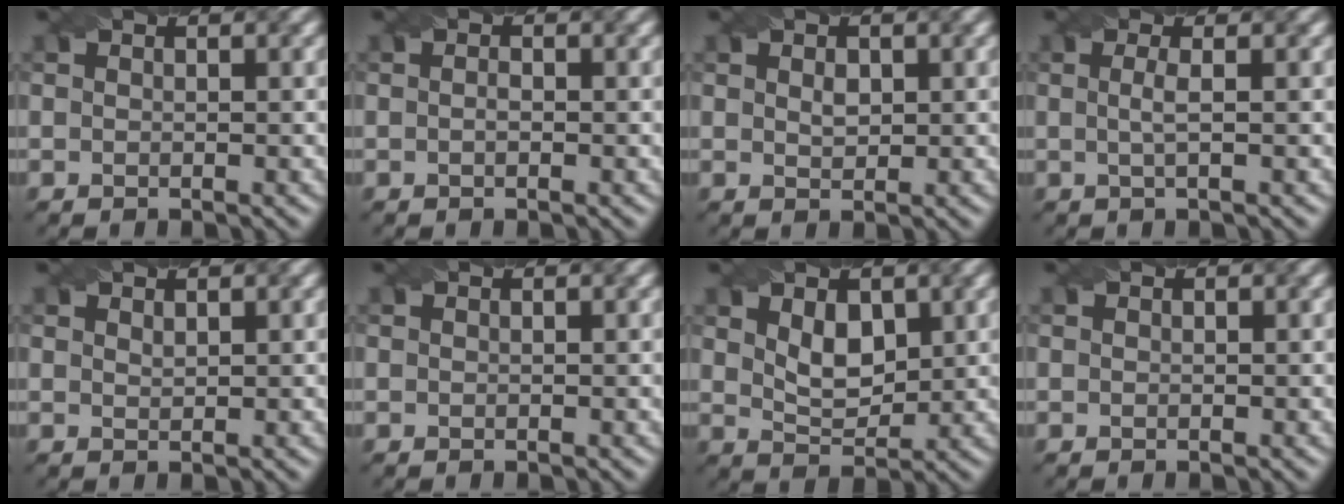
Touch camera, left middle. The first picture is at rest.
{"total": 0.7, "force": [-0.2, 0.2, 0.6], "torque": [-0.013, 0.000, -0.003]}
{"total": 1.2, "force": [0.5, 0.7, 0.8], "torque": [-0.014, 0.000, 0.012]}
{"total": 1.6, "force": [0.0, 0.4, 1.5], "torque": [-0.032, 0.002, -0.003]}
{"total": 0.7, "force": [0.6, 0.2, 0.3], "torque": [-0.007, -0.001, 0.014]}
{"total": 0.0}
{"total": 3.5, "force": [1.3, 2.1, 2.5], "torque": [-0.051, -0.004, 0.028]}
{"total": 0.0}